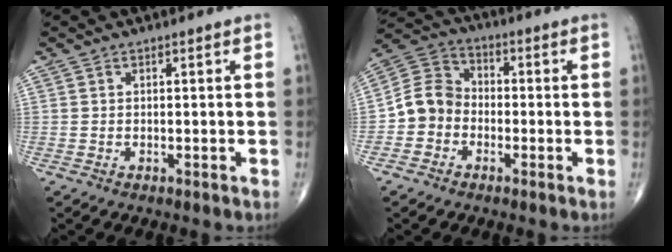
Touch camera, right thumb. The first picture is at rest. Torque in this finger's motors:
{"motor_torque": [-0.01, 0.21, 0.10, -0.29, 0.07]}